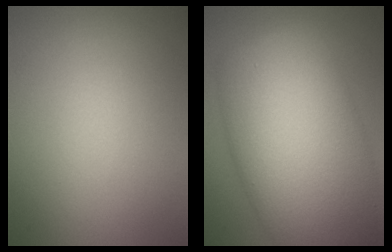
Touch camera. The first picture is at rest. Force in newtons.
{"total": 15.5, "press": 15.5, "slide": 0.7}